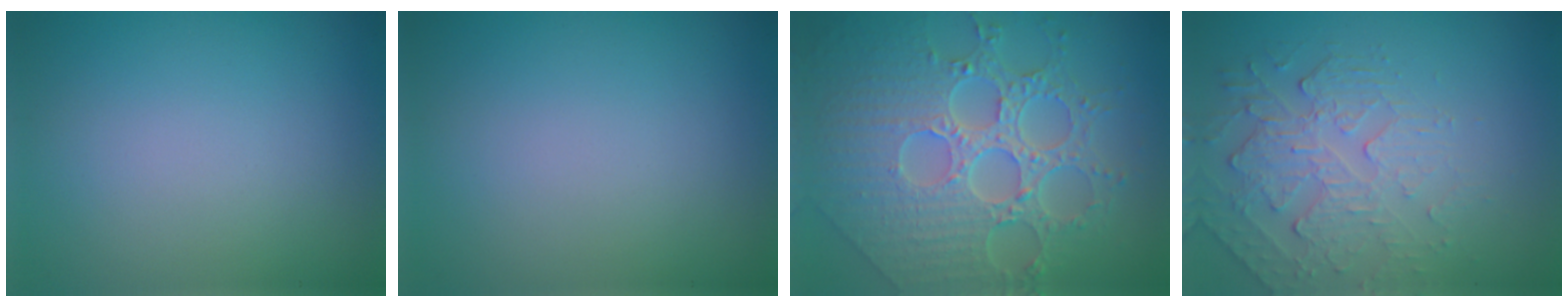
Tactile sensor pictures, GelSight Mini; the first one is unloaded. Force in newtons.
{"total": 0.0}
{"total": 8.7, "press": 6.3, "slide": 5.9}
{"total": 2.7, "press": 2.1, "slide": 1.7}